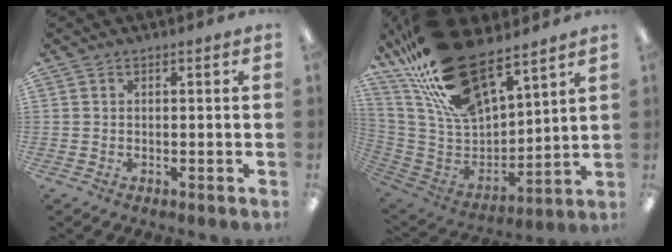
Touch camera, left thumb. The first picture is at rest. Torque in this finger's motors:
{"motor_torque": [0.89, 0.78, 1.36, -1.41, 0.74]}